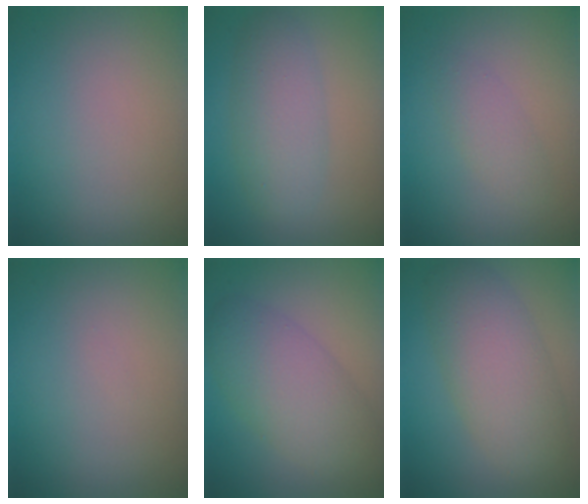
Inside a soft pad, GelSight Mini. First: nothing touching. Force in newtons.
{"total": 4.2, "press": 4.2, "slide": 0.1}
{"total": 1.8, "press": 1.8, "slide": 0.1}
{"total": 0.0}
{"total": 6.3, "press": 6.3, "slide": 0.2}
{"total": 6.5, "press": 6.5, "slide": 0.1}